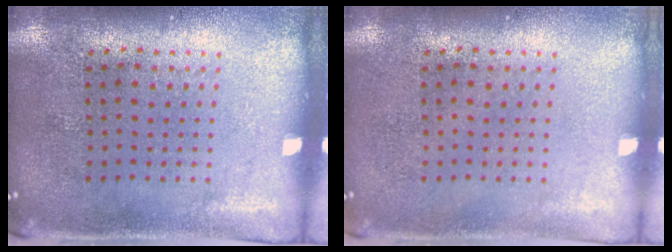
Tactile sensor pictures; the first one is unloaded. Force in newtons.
{"total": 0.0}